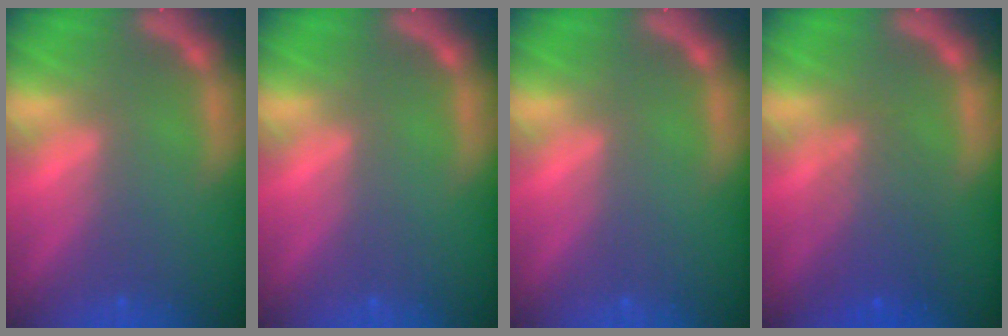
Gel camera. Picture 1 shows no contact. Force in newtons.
{"total": 0.0}
{"total": 0.0}
{"total": 4.1}